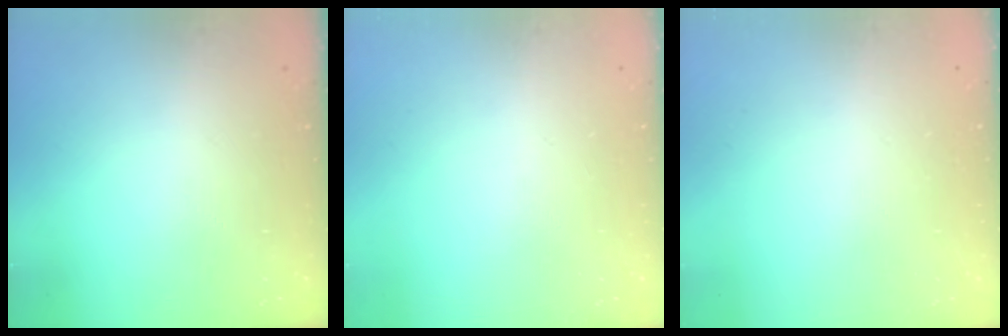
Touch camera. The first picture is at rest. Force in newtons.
{"total": 0.0}
{"total": 2.6, "press": 2.6, "slide": 0.2}